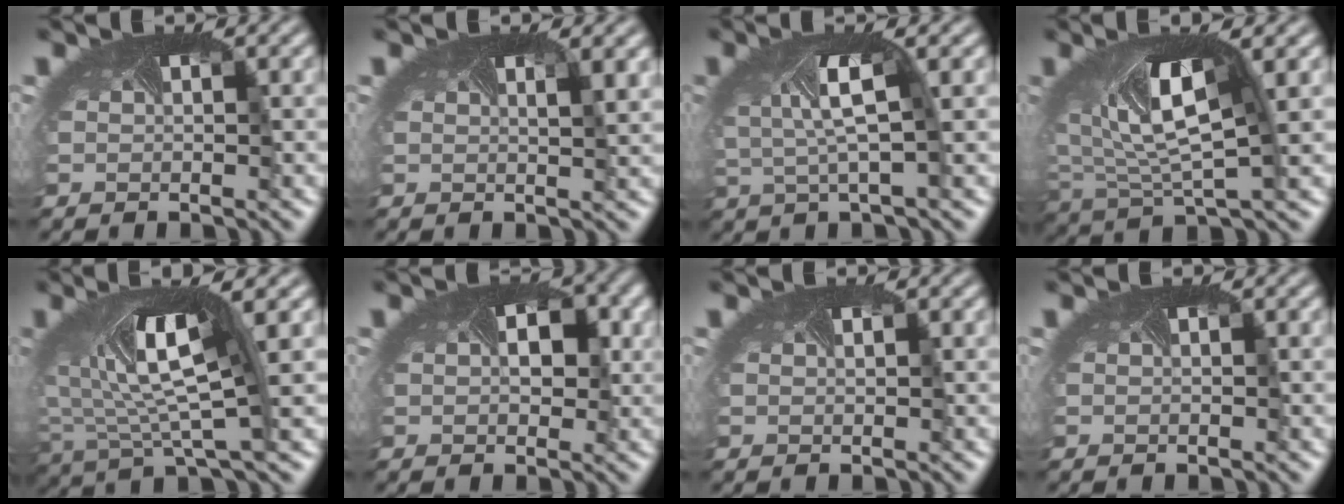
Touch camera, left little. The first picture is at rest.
{"total": 1.3, "force": [0.9, 0.2, 0.9], "torque": [-0.018, 0.000, 0.008]}
{"total": 4.1, "force": [0.5, 1.3, 3.8], "torque": [-0.097, -0.002, 0.008]}
{"total": 6.9, "force": [1.3, 3.3, 6.0], "torque": [-0.136, -0.004, 0.019]}
{"total": 8.0, "force": [1.2, 3.0, 7.3], "torque": [-0.160, -0.011, 0.020]}
{"total": 3.7, "force": [0.4, 2.3, 2.8], "torque": [-0.043, 0.002, 0.010]}
{"total": 0.0}
{"total": 0.0}